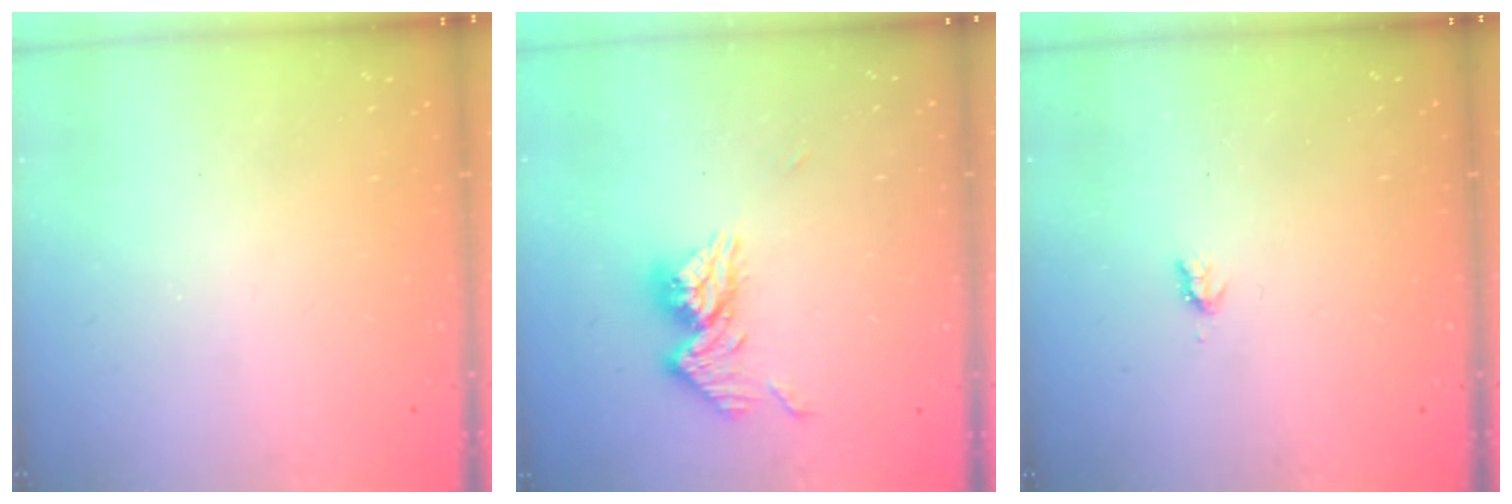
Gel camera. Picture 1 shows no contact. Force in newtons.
{"total": 11.2, "press": 11.1, "slide": 1.0}
{"total": 2.4, "press": 2.4, "slide": 0.4}